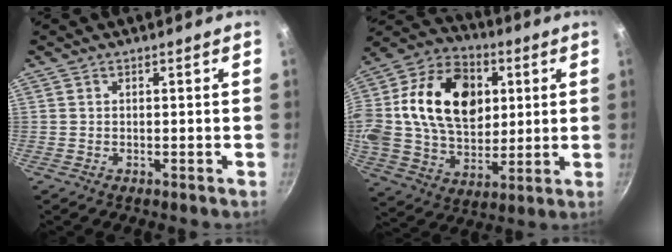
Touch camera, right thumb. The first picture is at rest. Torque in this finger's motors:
{"motor_torque": [2.44, 2.56, 1.95, -0.31, 0.77]}